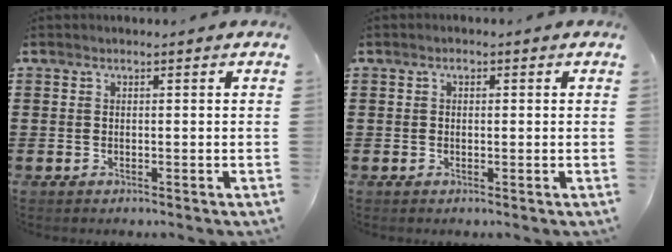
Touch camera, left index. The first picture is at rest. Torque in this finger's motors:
{"motor_torque": [-0.08, -0.05, 0.00, 0.00]}